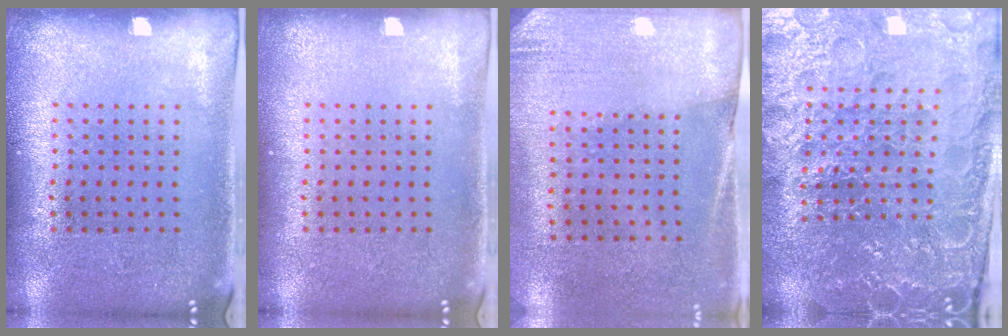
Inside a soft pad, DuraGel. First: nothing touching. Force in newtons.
{"total": 0.0}
{"total": 2.6, "press": 2.3, "slide": 1.3}
{"total": 4.7, "press": 4.5, "slide": 1.2}